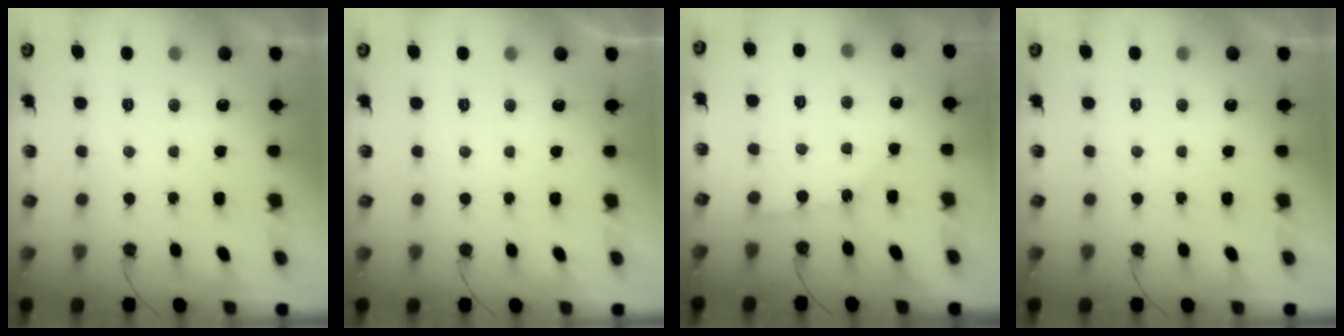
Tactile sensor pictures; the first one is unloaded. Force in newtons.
{"total": 0.0}
{"total": 2.0, "press": 2.0, "slide": 0.3}
{"total": 0.0}